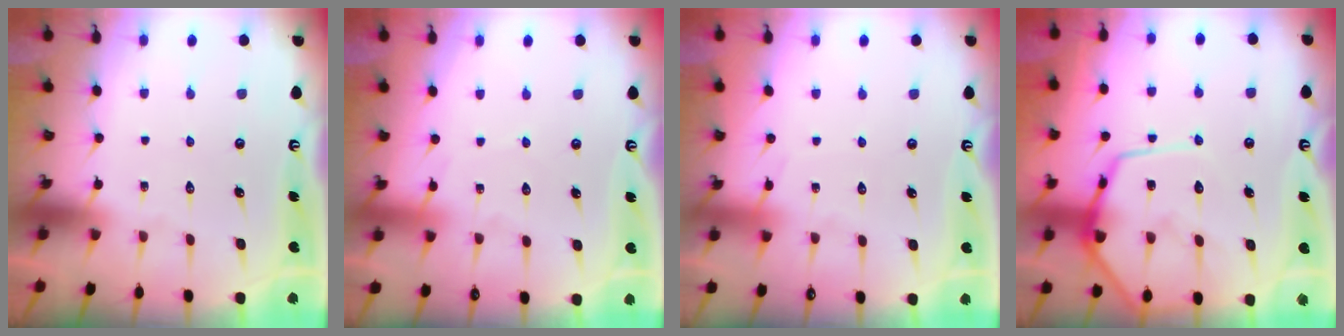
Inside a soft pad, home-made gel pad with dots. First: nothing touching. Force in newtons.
{"total": 1.9, "press": 1.9, "slide": 0.2}
{"total": 4.5, "press": 4.5, "slide": 0.6}
{"total": 13.8, "press": 13.8, "slide": 1.0}